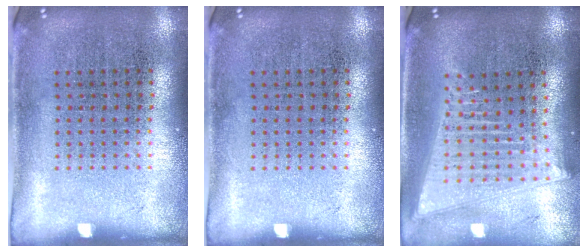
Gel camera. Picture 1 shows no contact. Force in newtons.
{"total": 0.0}
{"total": 2.1, "press": 1.8, "slide": 1.0}